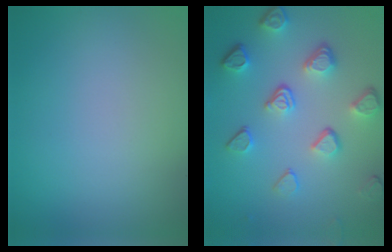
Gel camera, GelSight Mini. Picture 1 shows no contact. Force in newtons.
{"total": 5.1, "press": 3.7, "slide": 3.5}